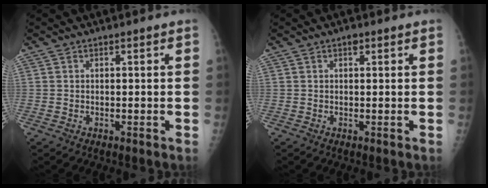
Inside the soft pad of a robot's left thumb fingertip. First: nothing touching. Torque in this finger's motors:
{"motor_torque": [-0.03, 0.01, 0.04, 0.05, 0.06]}